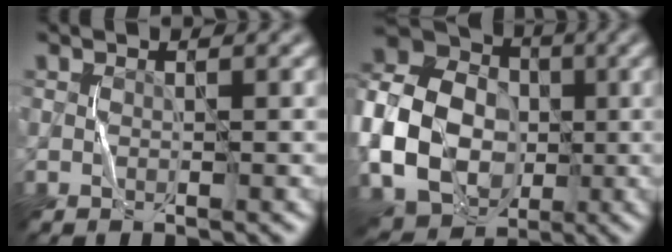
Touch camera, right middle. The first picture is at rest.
{"total": 13.4, "force": [-2.0, 10.8, 7.7], "torque": [-0.160, -0.008, -0.045]}